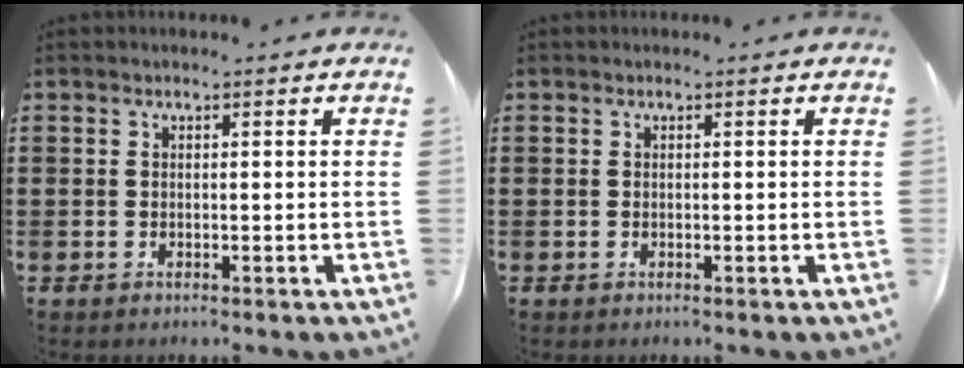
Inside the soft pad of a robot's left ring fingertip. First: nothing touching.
{"total": 0.0}